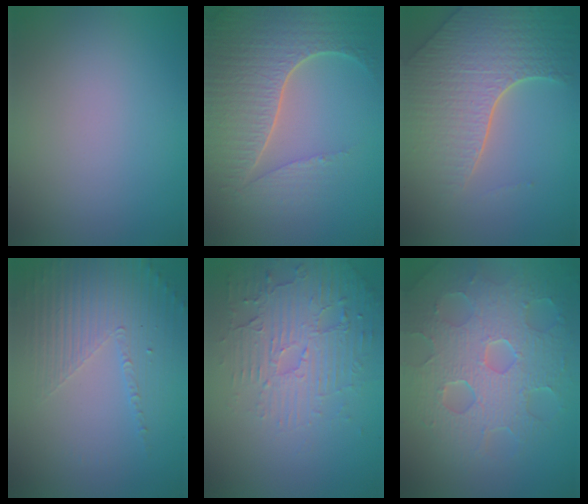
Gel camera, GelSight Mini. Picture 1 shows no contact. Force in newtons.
{"total": 7.3, "press": 5.5, "slide": 4.8}
{"total": 8.2, "press": 5.9, "slide": 5.8}
{"total": 5.3, "press": 3.3, "slide": 4.2}
{"total": 5.6, "press": 3.7, "slide": 4.2}
{"total": 8.6, "press": 6.1, "slide": 6.1}